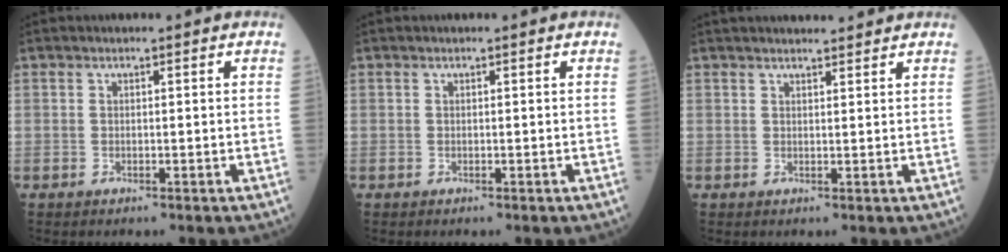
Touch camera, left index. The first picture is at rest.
{"total": 0.0}
{"total": 7.5, "force": [7.0, 1.1, 2.6], "torque": [-0.032, 0.027, 0.090]}